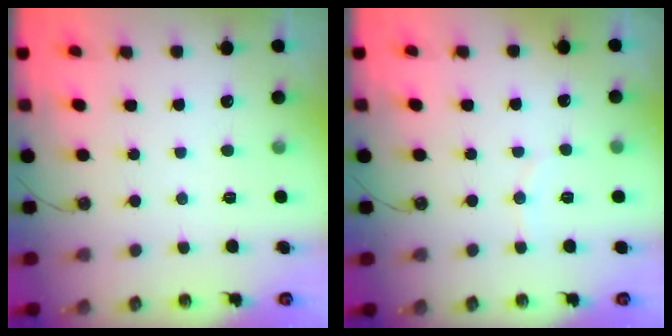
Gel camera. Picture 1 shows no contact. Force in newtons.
{"total": 4.4, "press": 4.1, "slide": 1.5}